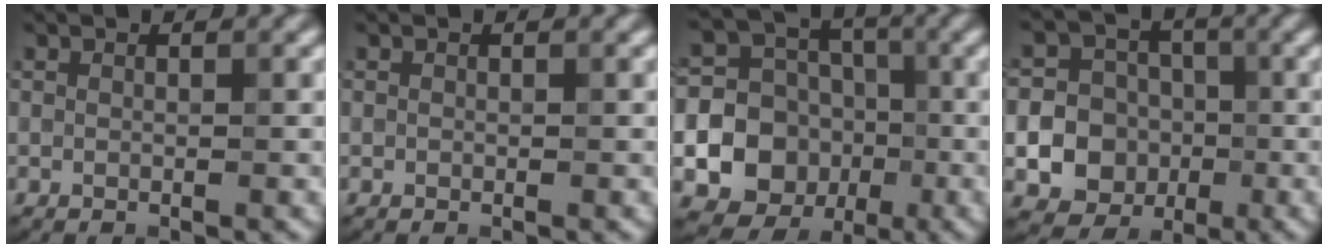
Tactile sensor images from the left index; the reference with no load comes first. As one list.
[{"total": 0.0}, {"total": 16.9, "force": [-3.7, 16.0, 4.1], "torque": [-0.105, -0.023, -0.071]}, {"total": 15.4, "force": [-3.4, 14.6, 3.4], "torque": [-0.083, -0.021, -0.079]}]